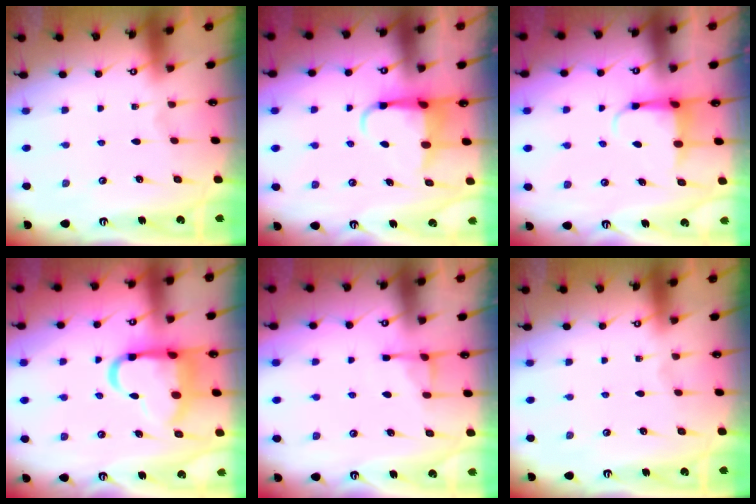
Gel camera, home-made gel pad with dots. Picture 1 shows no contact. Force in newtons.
{"total": 4.8, "press": 4.7, "slide": 1.1}
{"total": 4.2, "press": 4.1, "slide": 1.0}
{"total": 14.1, "press": 14.0, "slide": 1.7}
{"total": 5.3, "press": 5.2, "slide": 0.5}
{"total": 0.0}